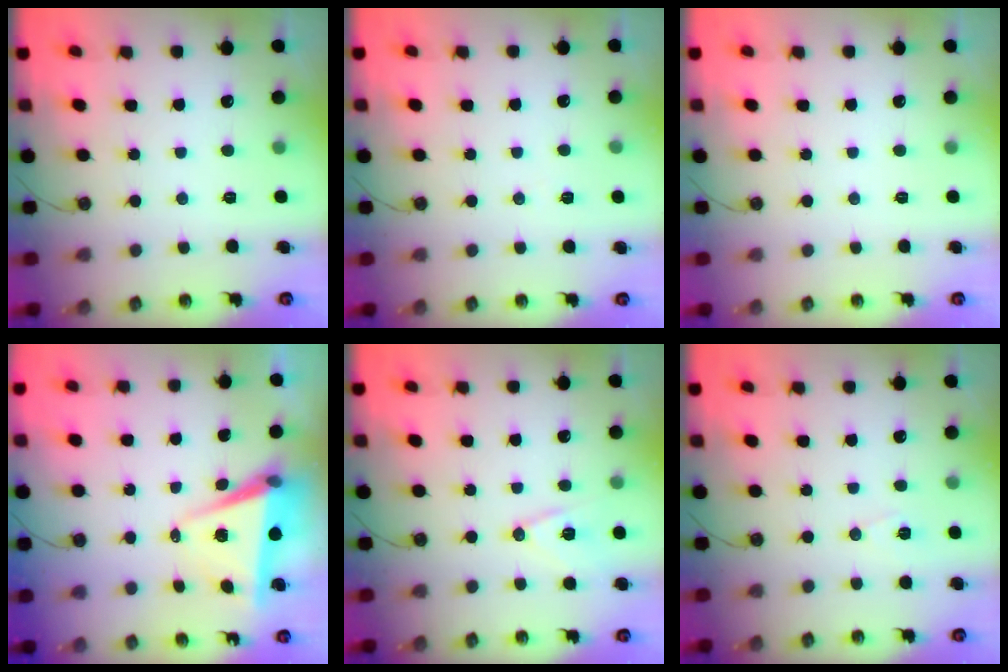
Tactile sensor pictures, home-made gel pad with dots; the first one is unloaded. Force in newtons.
{"total": 5.4, "press": 3.1, "slide": 4.5}
{"total": 0.0}
{"total": 6.6, "press": 4.9, "slide": 4.3}
{"total": 11.1, "press": 10.5, "slide": 3.5}
{"total": 7.2, "press": 5.6, "slide": 4.5}